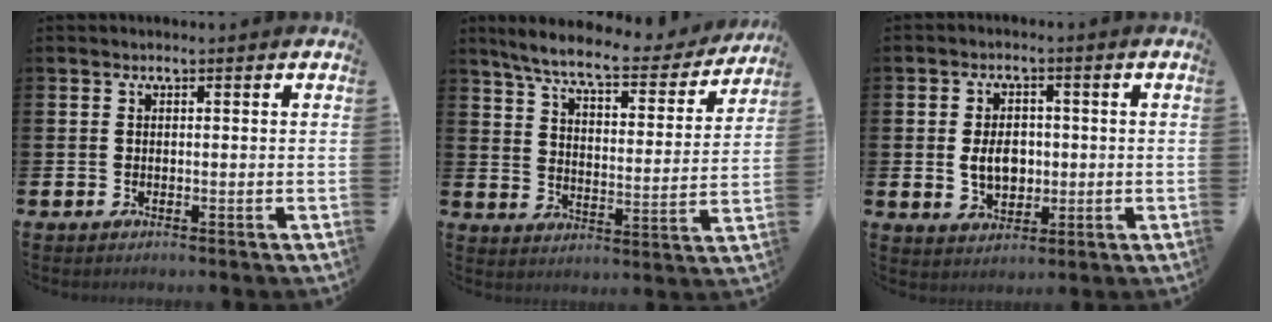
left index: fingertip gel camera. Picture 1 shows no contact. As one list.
[{"total": 8.3, "force": [7.4, 1.1, 3.7], "torque": [-0.102, -0.044, 0.122]}, {"total": 4.8, "force": [-0.1, 3.4, 3.4], "torque": [-0.050, 0.004, -0.008]}]